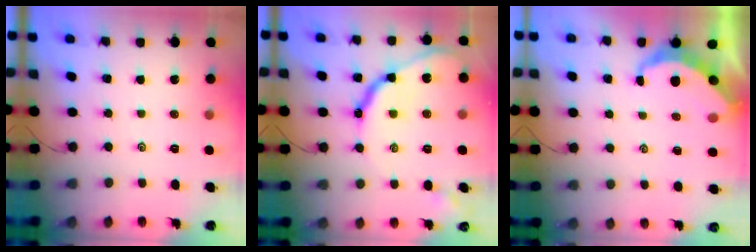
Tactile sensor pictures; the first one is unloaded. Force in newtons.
{"total": 13.4, "press": 13.3, "slide": 0.5}
{"total": 5.0, "press": 4.9, "slide": 0.5}